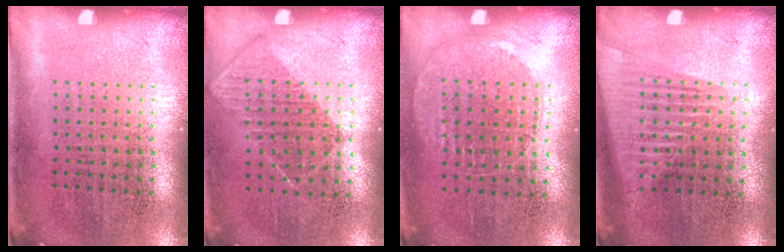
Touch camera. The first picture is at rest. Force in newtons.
{"total": 0.9, "press": 0.7, "slide": 0.4}
{"total": 0.9, "press": 0.9, "slide": 0.3}
{"total": 1.6, "press": 1.4, "slide": 0.6}